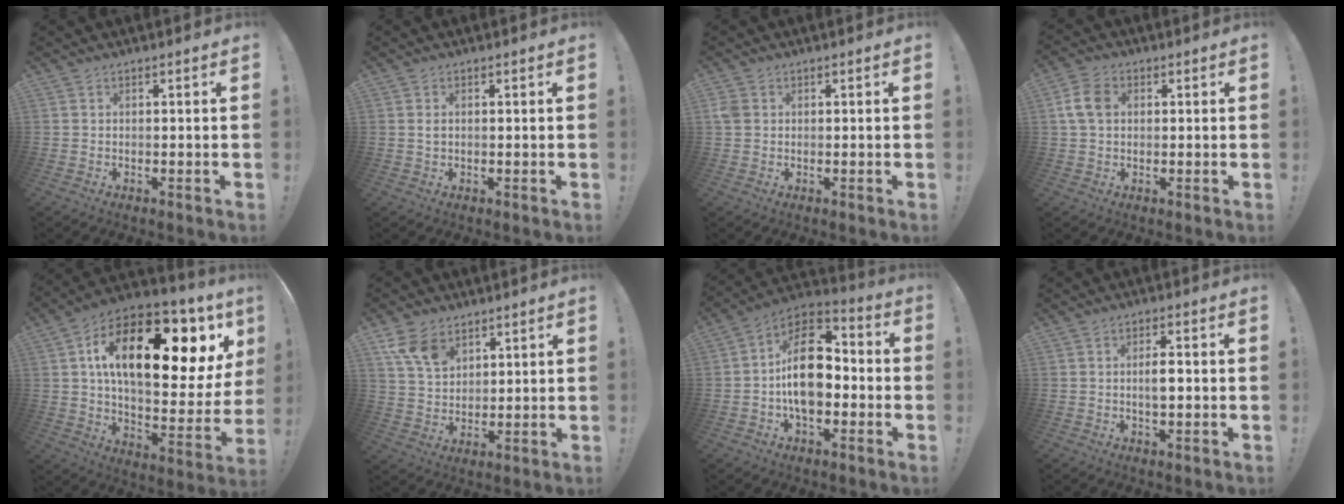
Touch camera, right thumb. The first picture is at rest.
{"total": 1.0, "force": [0.3, 0.5, 0.9], "torque": [-0.011, 0.000, 0.004]}
{"total": 2.9, "force": [0.8, 2.3, 1.5], "torque": [-0.023, 0.003, 0.017]}
{"total": 7.7, "force": [1.4, 5.5, 5.3], "torque": [-0.112, 0.010, 0.029]}
{"total": 24.4, "force": [9.0, 10.7, 20.0], "torque": [-0.304, -0.043, 0.148]}
{"total": 10.1, "force": [6.3, 6.3, 4.7], "torque": [-0.081, -0.028, 0.125]}
{"total": 18.6, "force": [-1.3, 11.4, 14.6], "torque": [-0.250, 0.025, -0.017]}
{"total": 4.0, "force": [-0.3, 1.5, 3.7], "torque": [-0.060, -0.002, -0.012]}